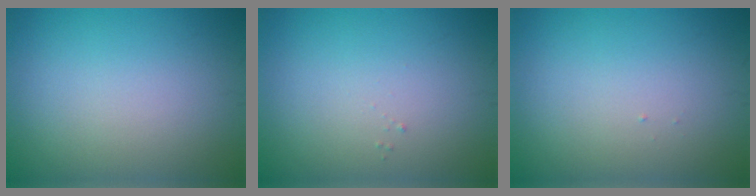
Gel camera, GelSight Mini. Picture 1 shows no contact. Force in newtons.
{"total": 0.0}
{"total": 0.0}